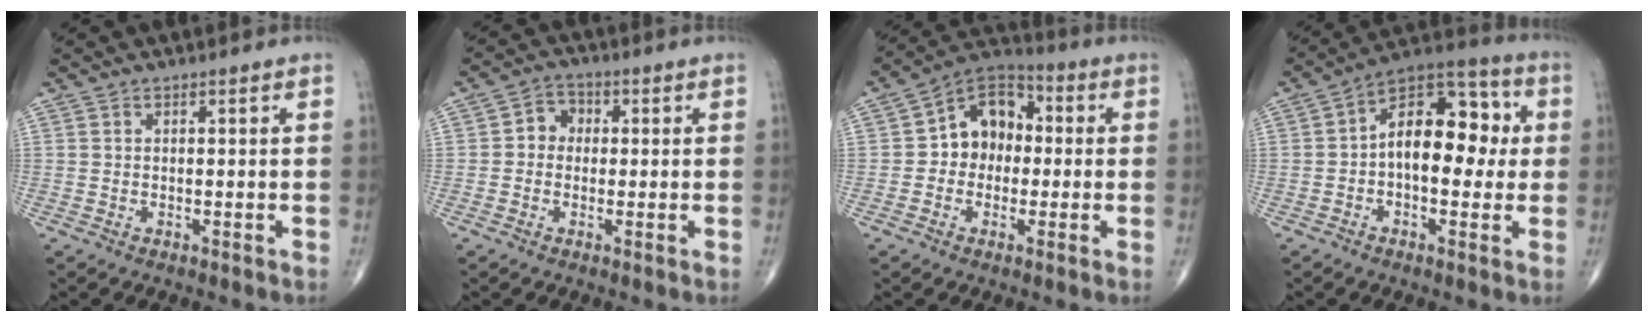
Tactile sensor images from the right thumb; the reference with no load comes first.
{"total": 4.2, "force": [0.0, 3.6, 2.0], "torque": [-0.011, 0.015, -0.011]}
{"total": 10.7, "force": [0.0, 8.4, 6.7], "torque": [-0.067, 0.034, -0.017]}
{"total": 15.0, "force": [0.5, 8.7, 12.2], "torque": [-0.149, 0.038, -0.005]}